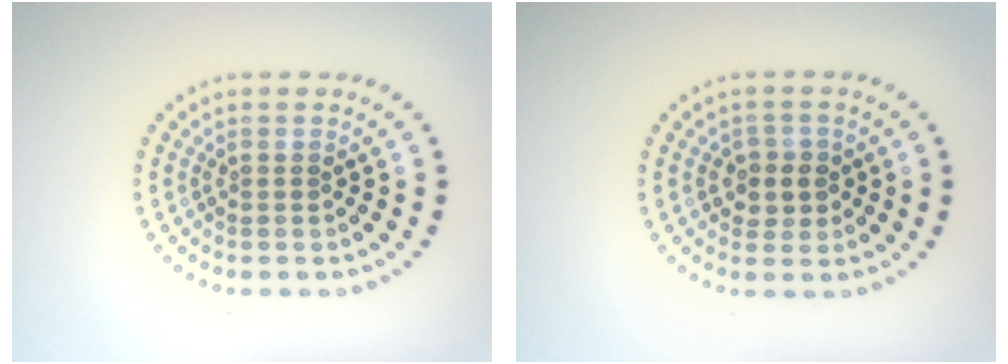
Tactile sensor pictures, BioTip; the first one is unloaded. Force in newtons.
{"total": 2.3, "press": 2.2, "slide": 0.7}